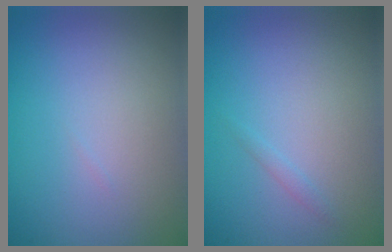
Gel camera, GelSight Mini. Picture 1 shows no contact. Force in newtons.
{"total": 0.5, "press": 0.5, "slide": 0.0}